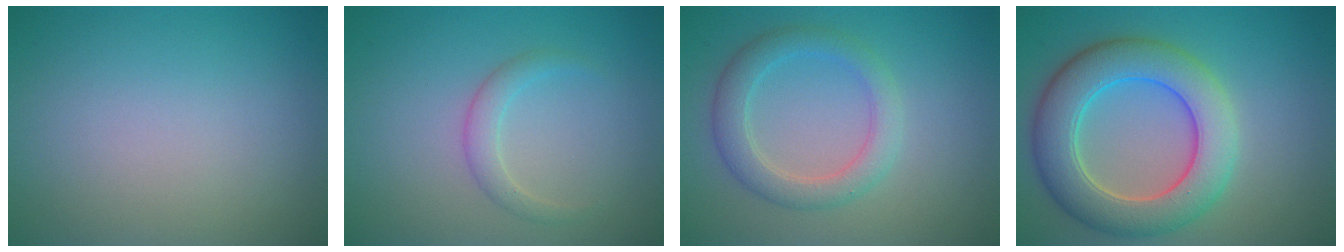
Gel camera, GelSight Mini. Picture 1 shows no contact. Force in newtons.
{"total": 1.7, "press": 1.7, "slide": 0.1}
{"total": 3.4, "press": 3.4, "slide": 0.1}
{"total": 7.9, "press": 7.9, "slide": 0.4}